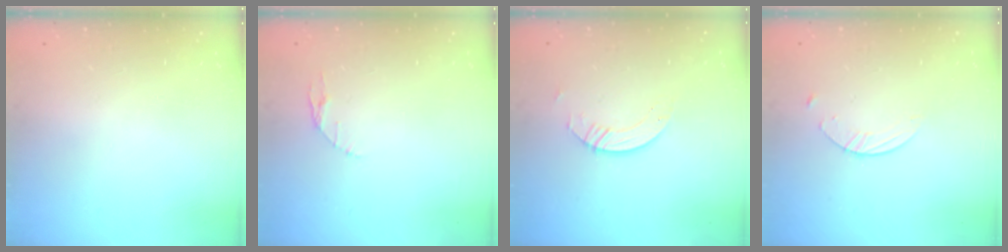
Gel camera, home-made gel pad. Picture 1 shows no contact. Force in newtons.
{"total": 2.9, "press": 2.9, "slide": 0.4}
{"total": 3.2, "press": 3.1, "slide": 0.3}
{"total": 2.7, "press": 2.6, "slide": 0.3}